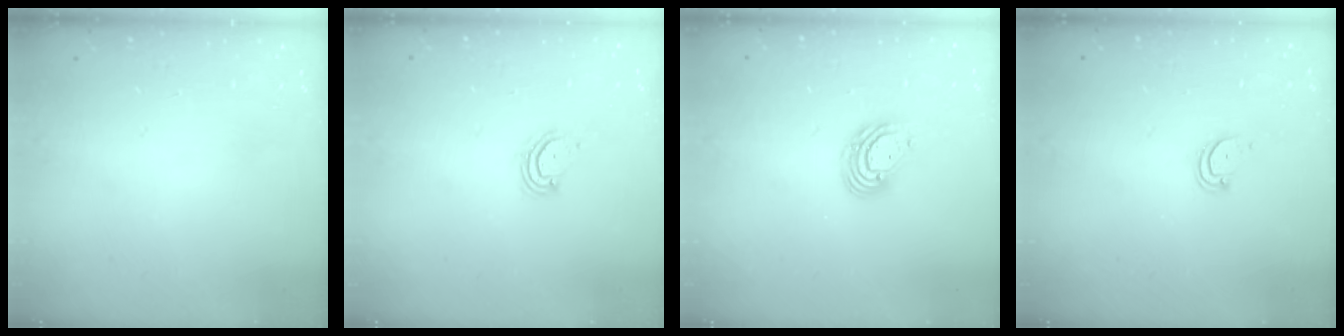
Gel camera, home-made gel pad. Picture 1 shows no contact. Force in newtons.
{"total": 3.8, "press": 3.8, "slide": 0.5}
{"total": 7.9, "press": 7.8, "slide": 1.5}
{"total": 3.0, "press": 3.0, "slide": 0.3}